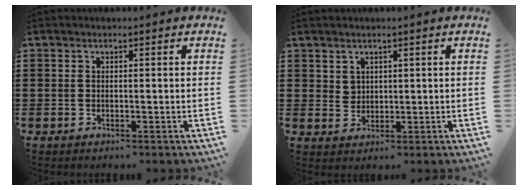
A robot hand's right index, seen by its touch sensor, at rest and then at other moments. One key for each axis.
{"total": 2.2, "fx": 1.5, "fy": 1.6, "fz": 0.4, "tx": -0.013, "ty": 0.007, "tz": 0.028}